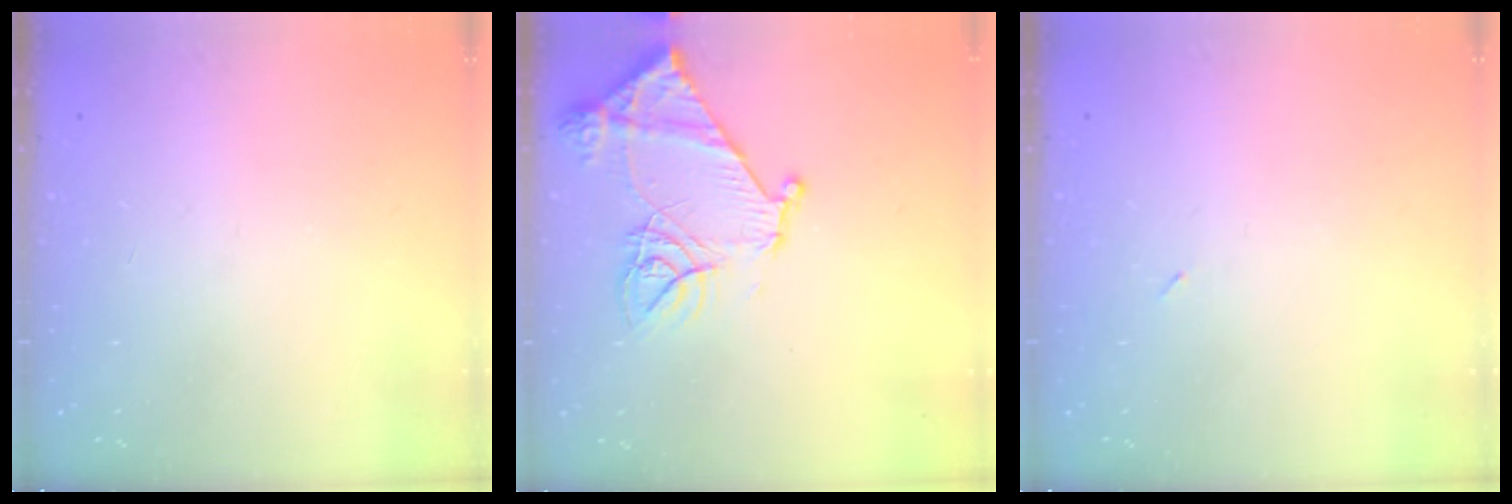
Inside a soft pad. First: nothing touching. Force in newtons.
{"total": 14.8, "press": 14.7, "slide": 1.6}
{"total": 2.1, "press": 1.9, "slide": 1.0}